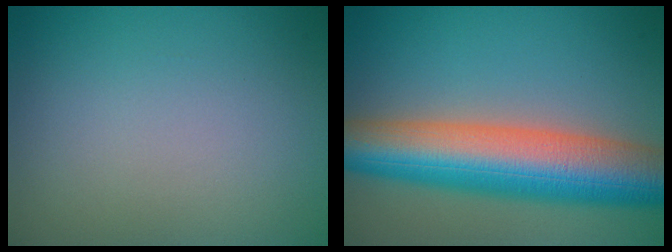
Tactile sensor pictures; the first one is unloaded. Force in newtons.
{"total": 10.9, "press": 10.9, "slide": 0.1}